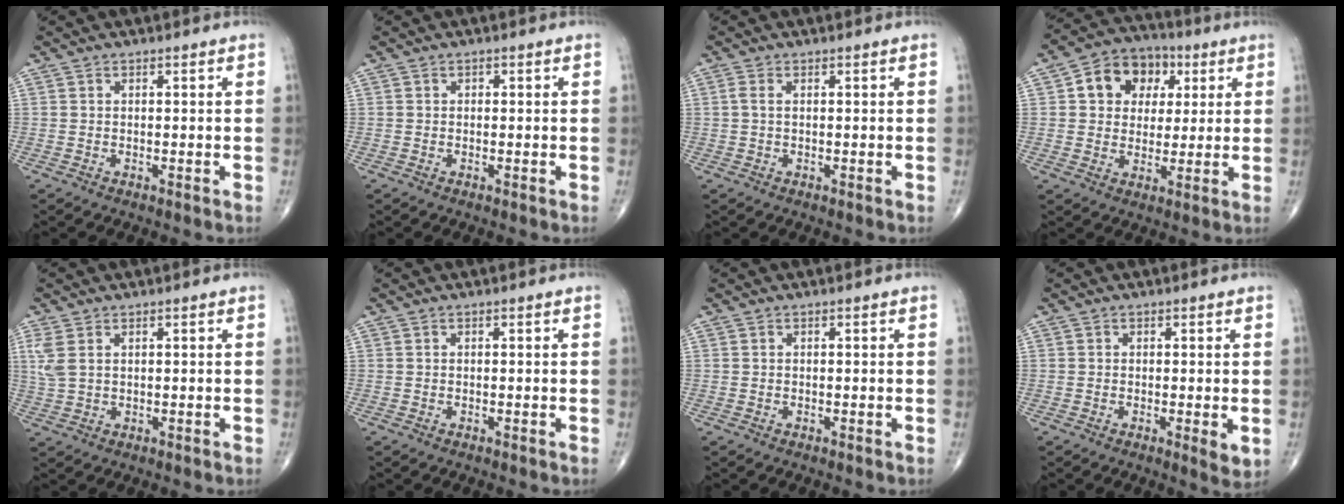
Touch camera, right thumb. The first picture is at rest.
{"total": 0.0}
{"total": 1.5, "force": [0.3, 0.6, 1.3], "torque": [-0.036, 0.007, 0.007]}
{"total": 11.4, "force": [3.3, 9.1, 5.9], "torque": [-0.054, 0.003, 0.047]}
{"total": 3.9, "force": [1.5, 2.1, 2.9], "torque": [-0.080, 0.005, 0.039]}
{"total": 0.0}
{"total": 0.0}
{"total": 2.6, "force": [-0.3, 0.7, 2.5], "torque": [-0.038, -0.010, -0.007]}